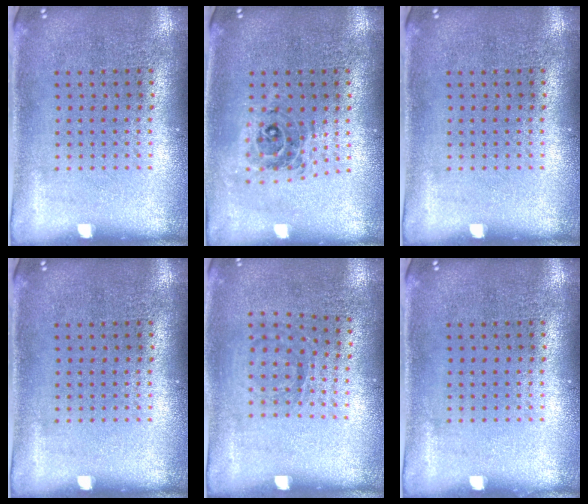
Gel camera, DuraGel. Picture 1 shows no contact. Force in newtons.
{"total": 0.7, "press": 0.7, "slide": 0.1}
{"total": 0.0}
{"total": 0.0}
{"total": 1.0, "press": 0.8, "slide": 0.6}
{"total": 0.0}